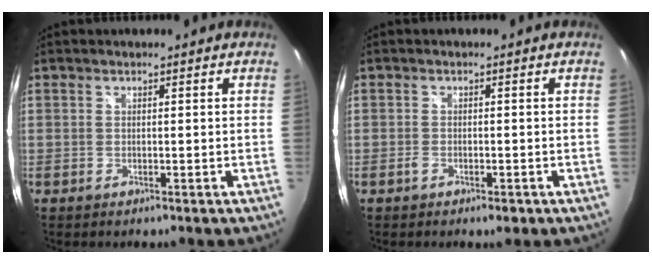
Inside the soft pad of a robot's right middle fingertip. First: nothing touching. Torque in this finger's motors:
{"motor_torque": [0.67, -0.37, 0.01, 0.00]}